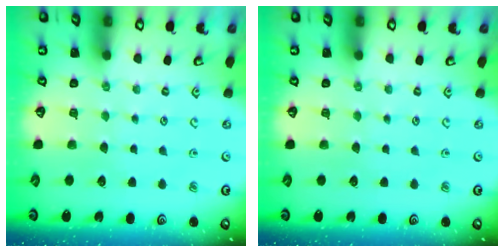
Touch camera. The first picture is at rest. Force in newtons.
{"total": 0.0}